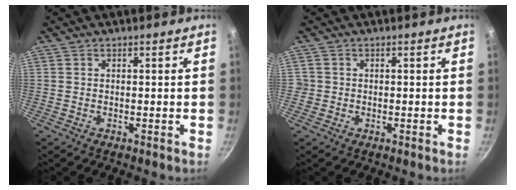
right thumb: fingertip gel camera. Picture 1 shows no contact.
{"total": 1.5, "force": [-0.3, 1.4, 0.2], "torque": [0.002, 0.005, -0.005]}